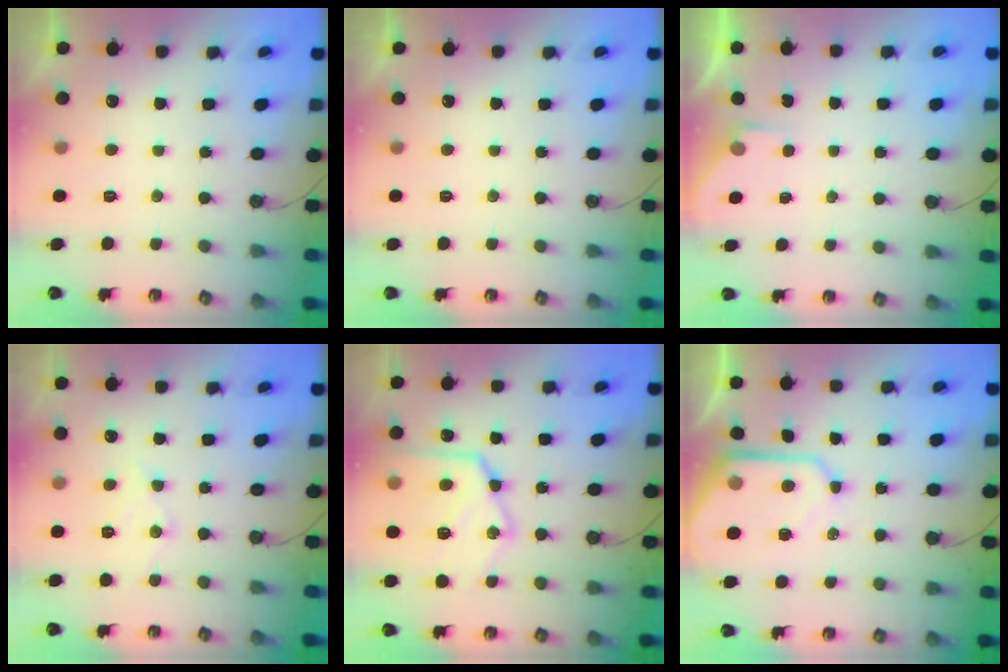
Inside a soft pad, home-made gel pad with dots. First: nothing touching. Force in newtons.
{"total": 0.0}
{"total": 2.8, "press": 2.8, "slide": 0.4}
{"total": 6.5, "press": 6.5, "slide": 0.4}
{"total": 19.8, "press": 19.8, "slide": 1.3}
{"total": 12.0, "press": 12.0, "slide": 1.1}